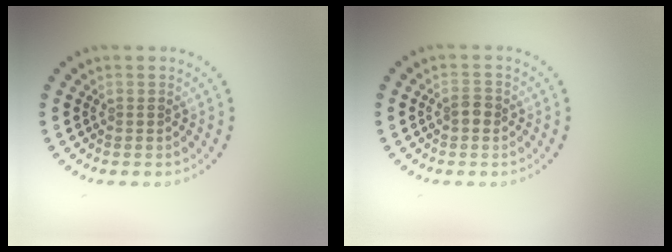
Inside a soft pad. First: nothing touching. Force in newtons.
{"total": 1.3, "press": 1.3, "slide": 0.2}